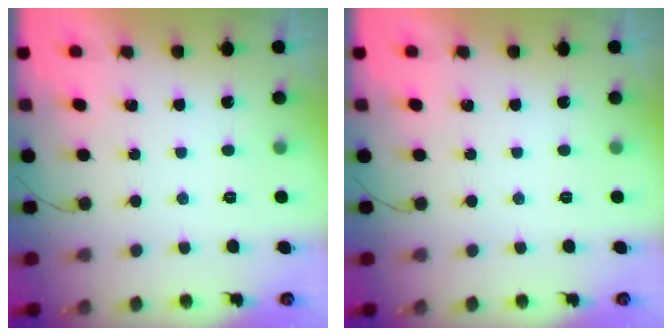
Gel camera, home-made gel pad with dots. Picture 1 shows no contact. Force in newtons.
{"total": 0.0}